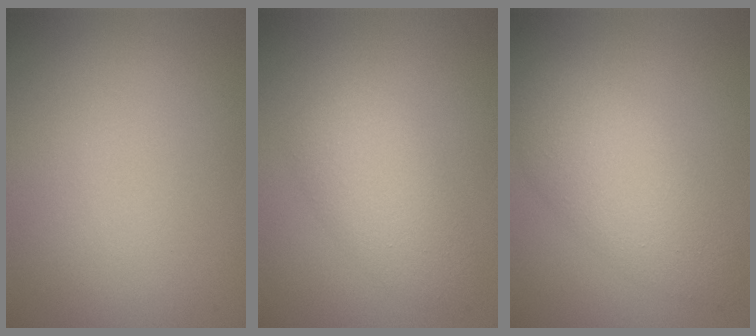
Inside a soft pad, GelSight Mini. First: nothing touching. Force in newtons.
{"total": 4.3, "press": 4.3, "slide": 0.2}
{"total": 5.1, "press": 5.1, "slide": 0.2}